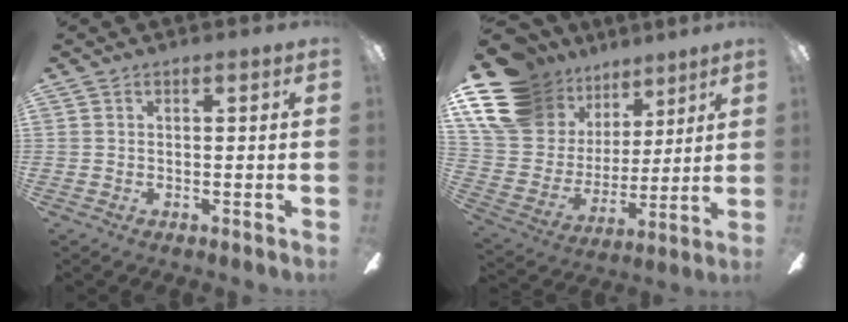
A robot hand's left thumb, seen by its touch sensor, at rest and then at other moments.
{"total": 20.4, "force": [12.4, 13.4, 8.9], "torque": [-0.193, -0.061, 0.246]}